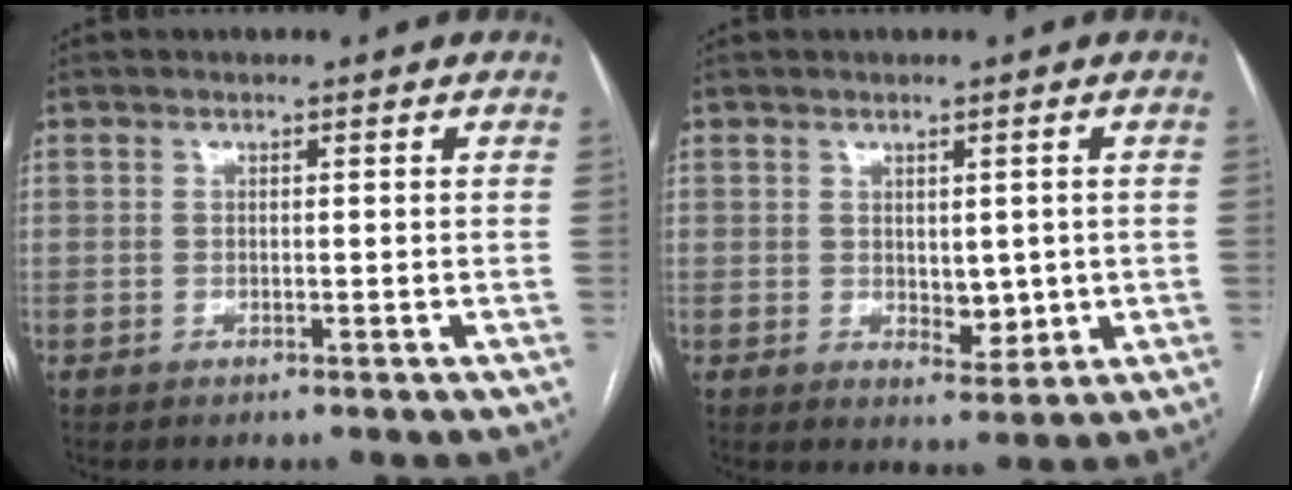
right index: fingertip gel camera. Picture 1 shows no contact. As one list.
[{"total": 3.9, "force": [0.0, 2.3, 3.2], "torque": [-0.041, -0.006, 0.011]}]